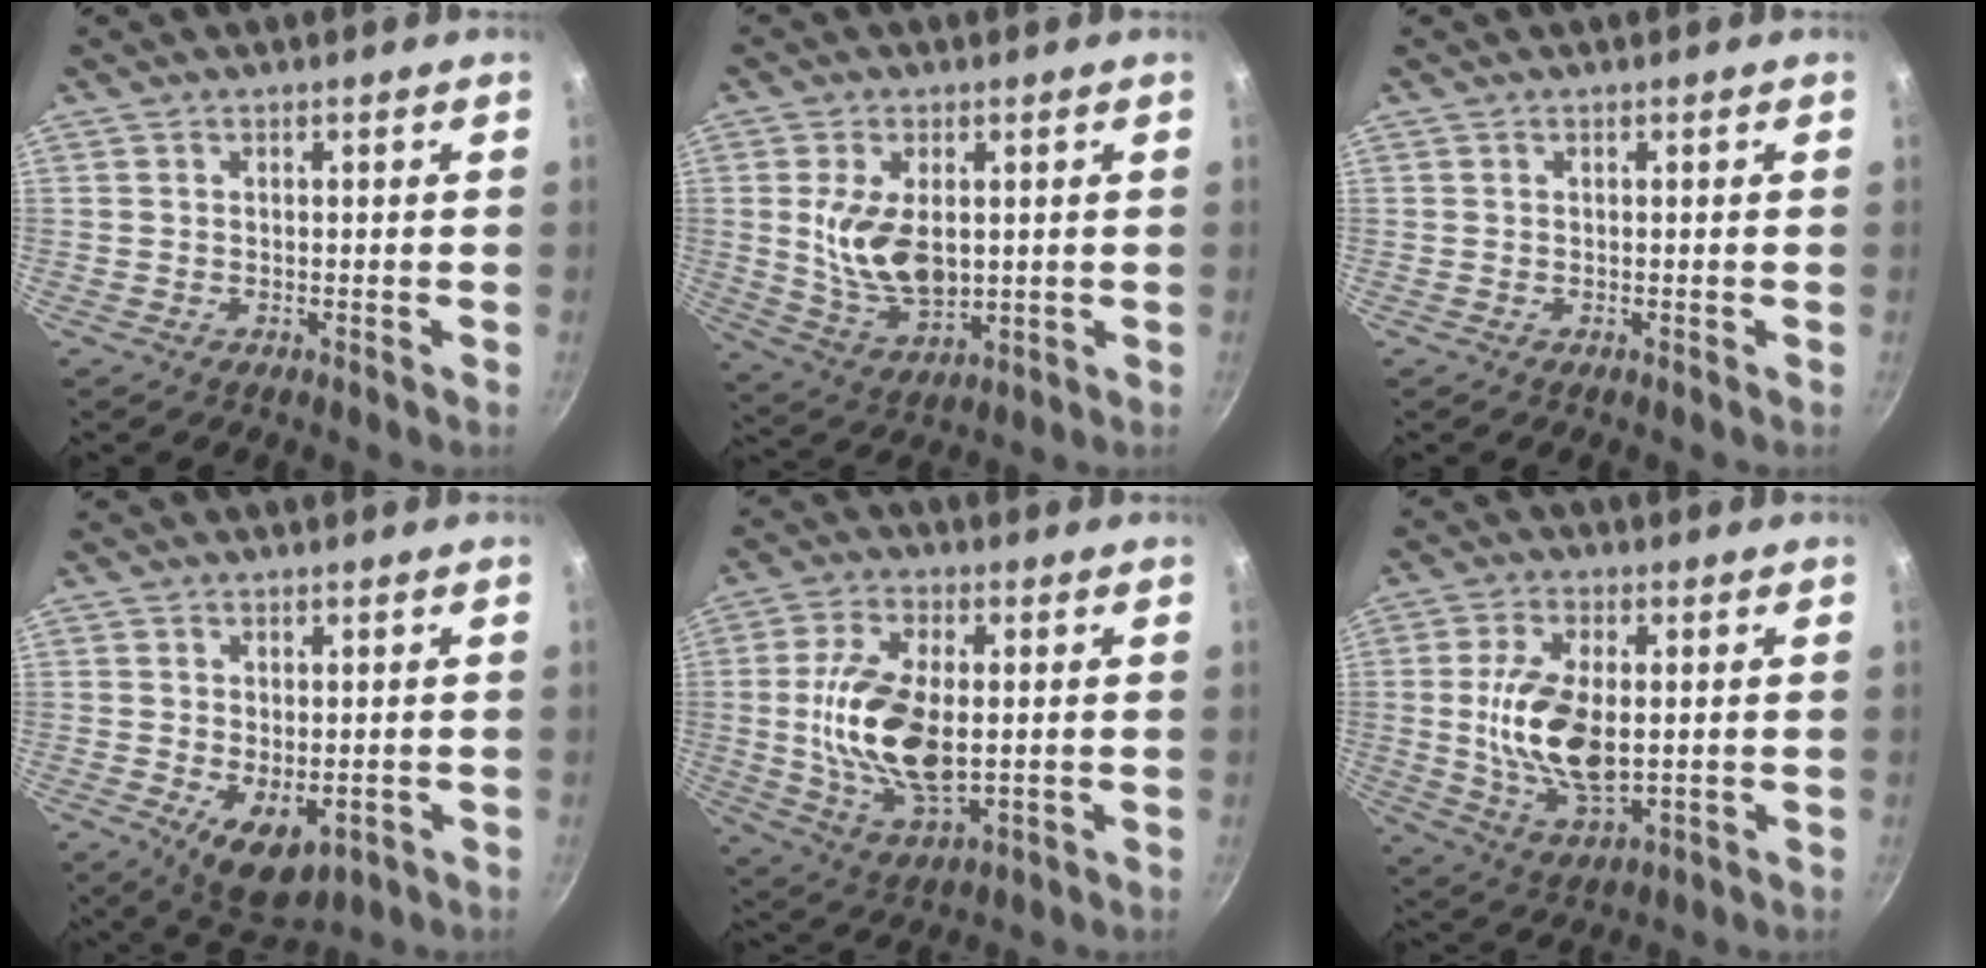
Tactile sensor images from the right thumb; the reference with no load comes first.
{"total": 11.6, "force": [1.3, 6.6, 9.4], "torque": [-0.164, -0.016, 0.038]}
{"total": 0.0}
{"total": 8.2, "force": [-2.2, 4.5, 6.5], "torque": [-0.094, -0.010, -0.017]}
{"total": 16.4, "force": [0.1, 8.1, 14.2], "torque": [-0.275, -0.012, 0.009]}
{"total": 14.0, "force": [0.3, 7.0, 12.1], "torque": [-0.233, -0.013, 0.013]}